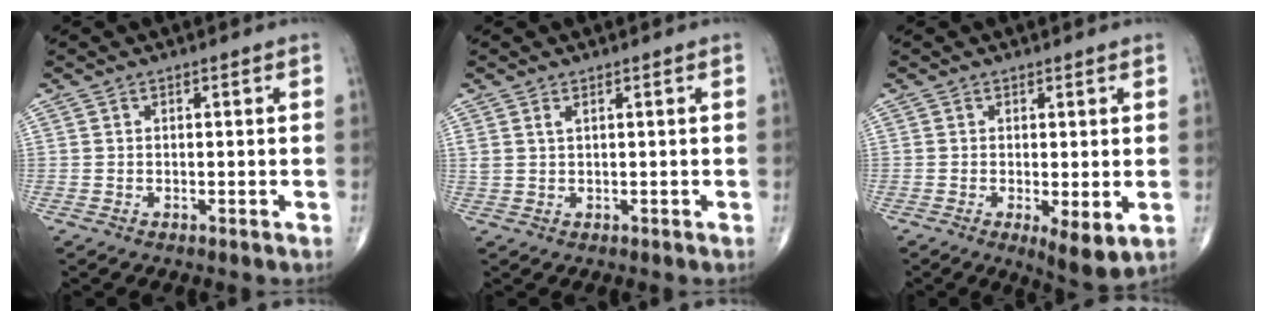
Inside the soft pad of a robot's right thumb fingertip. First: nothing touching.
{"total": 1.3, "force": [0.7, 0.5, 0.9], "torque": [-0.024, 0.007, 0.020]}
{"total": 5.8, "force": [-1.2, 1.8, 5.4], "torque": [-0.088, -0.020, -0.018]}